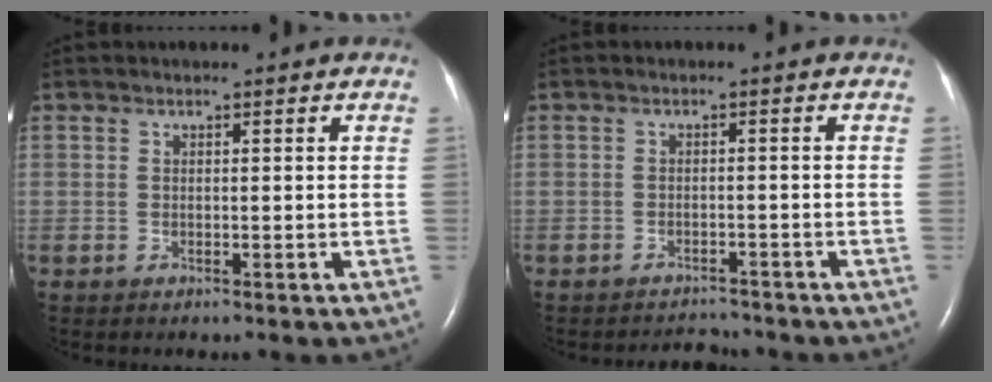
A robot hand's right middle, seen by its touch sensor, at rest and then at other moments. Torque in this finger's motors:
{"motor_torque": [-0.06, -0.06, -0.04, -0.01]}